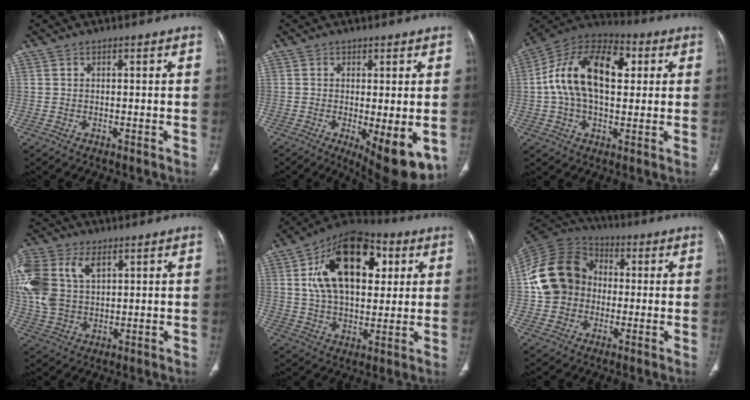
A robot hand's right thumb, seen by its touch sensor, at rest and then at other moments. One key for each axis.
{"total": 10.4, "fx": -2.9, "fy": 3.2, "fz": 9.4, "tx": -0.127, "ty": -0.024, "tz": -0.033}
{"total": 19.0, "fx": 3.0, "fy": 11.2, "fz": 15.0, "tx": -0.252, "ty": 0.028, "tz": 0.043}
{"total": 18.1, "fx": 5.7, "fy": 12.2, "fz": 12.2, "tx": -0.297, "ty": 0.010, "tz": 0.111}
{"total": 21.9, "fx": 6.4, "fy": 12.8, "fz": 16.6, "tx": -0.240, "ty": 0.002, "tz": 0.100}
{"total": 15.8, "fx": -0.1, "fy": 13.4, "fz": 8.4, "tx": -0.149, "ty": 0.027, "tz": -0.011}